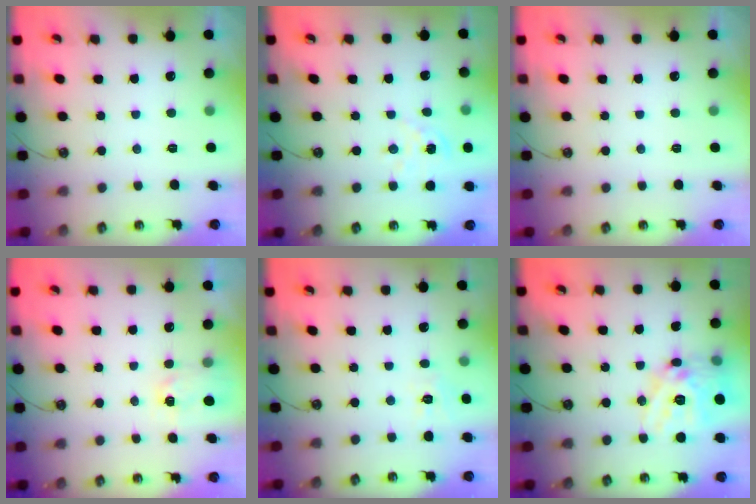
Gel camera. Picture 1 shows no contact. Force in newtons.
{"total": 2.6, "press": 2.6, "slide": 0.4}
{"total": 0.0}
{"total": 3.0, "press": 2.9, "slide": 0.5}
{"total": 5.7, "press": 5.6, "slide": 0.7}
{"total": 20.0, "press": 19.9, "slide": 1.9}